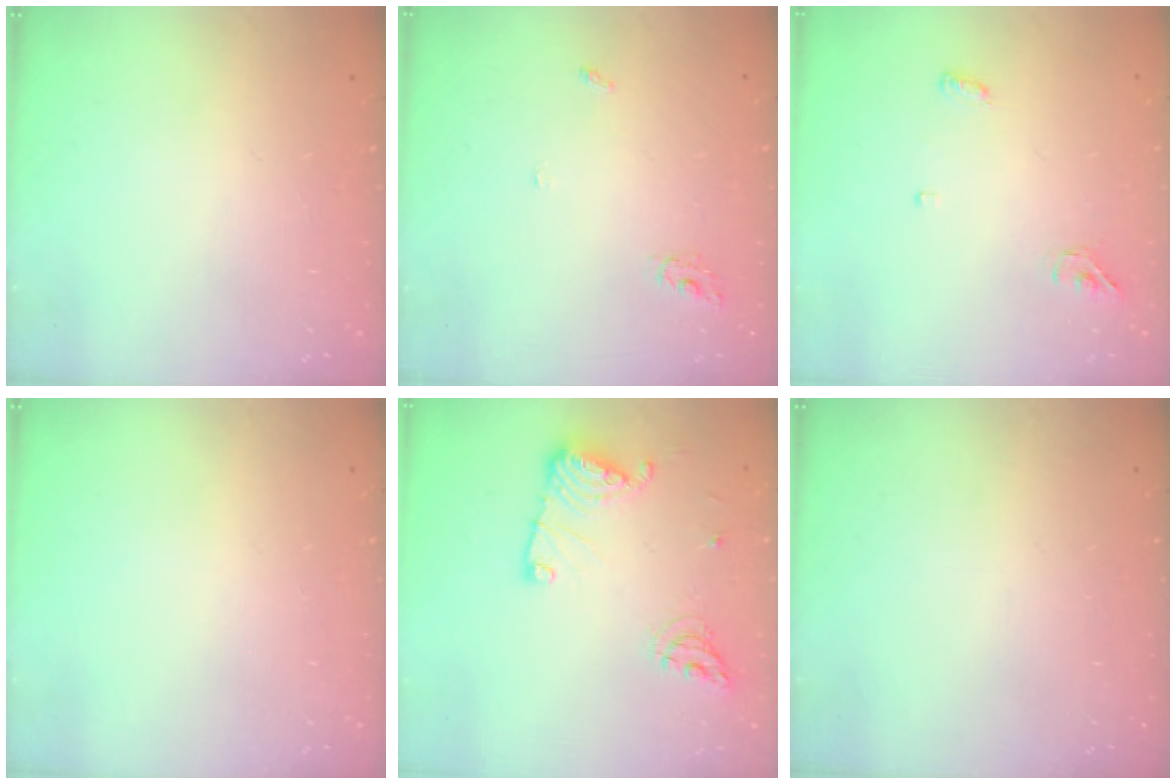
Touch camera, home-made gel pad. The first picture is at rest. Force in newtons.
{"total": 3.3, "press": 3.3, "slide": 0.2}
{"total": 4.4, "press": 4.3, "slide": 0.9}
{"total": 0.0}
{"total": 13.5, "press": 13.4, "slide": 1.2}
{"total": 0.0}